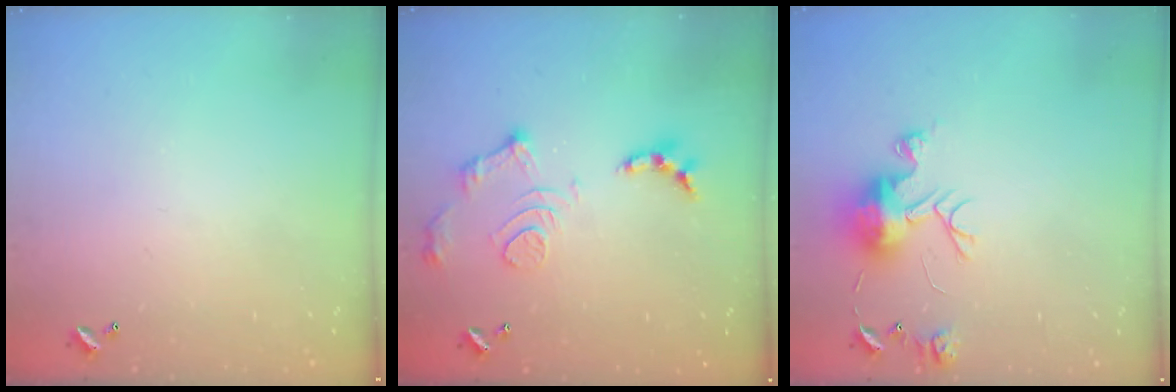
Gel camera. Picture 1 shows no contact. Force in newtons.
{"total": 11.8, "press": 11.7, "slide": 0.8}
{"total": 11.6, "press": 11.6, "slide": 1.1}